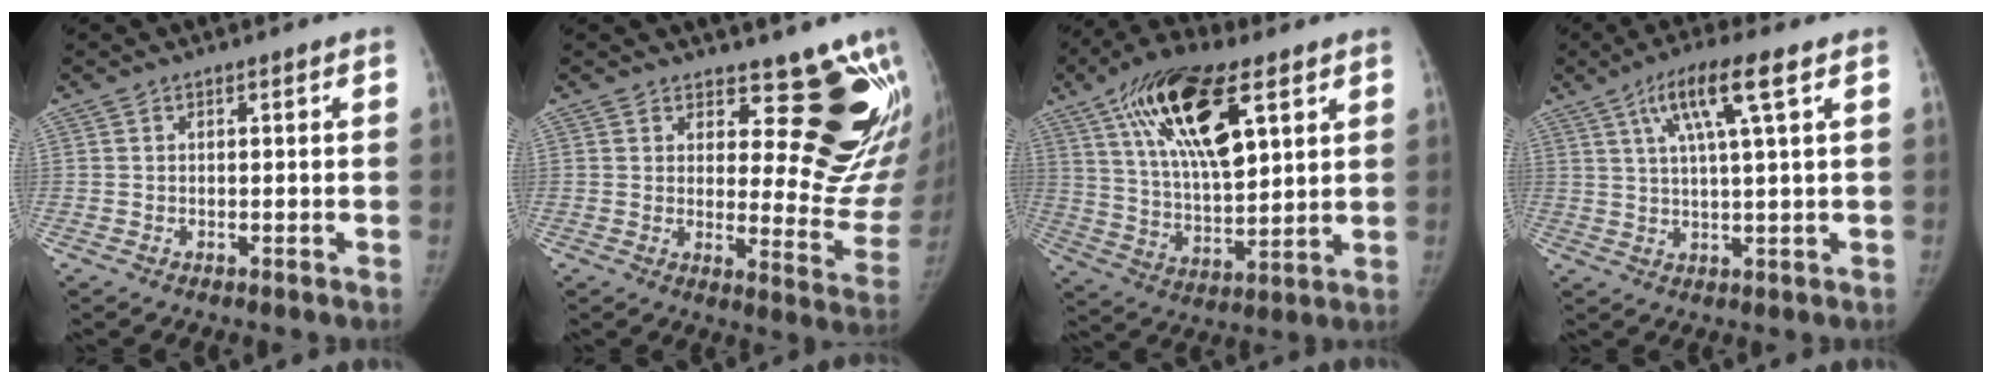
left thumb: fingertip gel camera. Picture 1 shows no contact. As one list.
[{"total": 16.8, "force": [13.2, 6.4, 8.1], "torque": [-0.047, -0.116, 0.150]}, {"total": 20.5, "force": [9.2, 8.5, 16.2], "torque": [-0.269, -0.024, 0.165]}, {"total": 9.6, "force": [4.2, 0.7, 8.6], "torque": [-0.166, 0.000, 0.075]}]